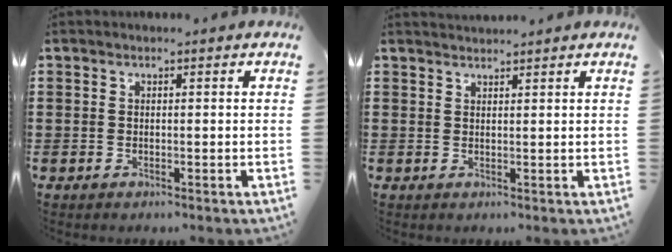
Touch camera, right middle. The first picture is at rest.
{"total": 1.3, "force": [1.3, 0.0, 0.0], "torque": [-0.004, 0.000, 0.026]}